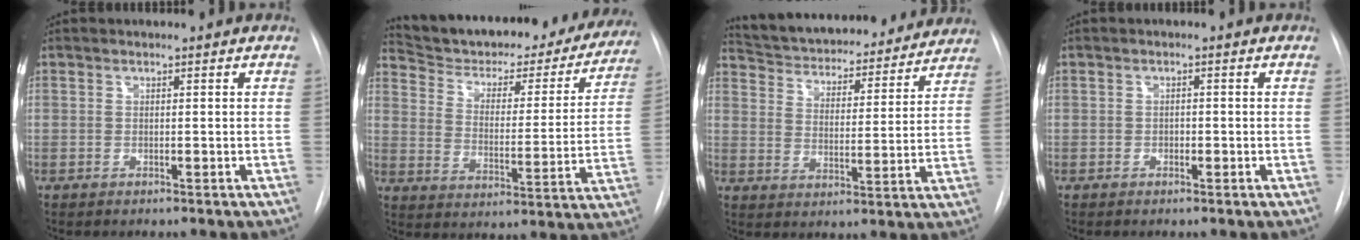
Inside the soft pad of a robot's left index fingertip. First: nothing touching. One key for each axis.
{"total": 27.0, "fx": 24.4, "fy": 6.9, "fz": 9.3, "tx": -0.141, "ty": -0.036, "tz": 0.319}
{"total": 23.5, "fx": 21.6, "fy": 5.9, "fz": 7.1, "tx": -0.121, "ty": 0.000, "tz": 0.294}
{"total": 0.8, "fx": -0.3, "fy": 0.6, "fz": 0.5, "tx": -0.004, "ty": 0.003, "tz": -0.006}